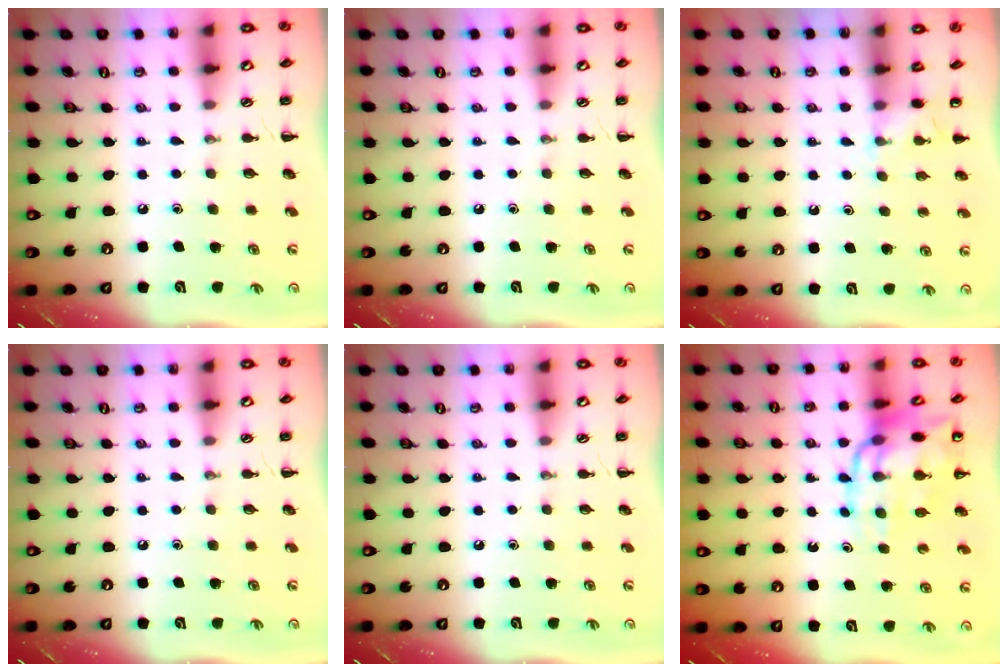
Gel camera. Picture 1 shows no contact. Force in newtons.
{"total": 0.0}
{"total": 4.8, "press": 4.6, "slide": 1.3}
{"total": 0.0}
{"total": 0.0}
{"total": 14.7, "press": 14.3, "slide": 3.5}